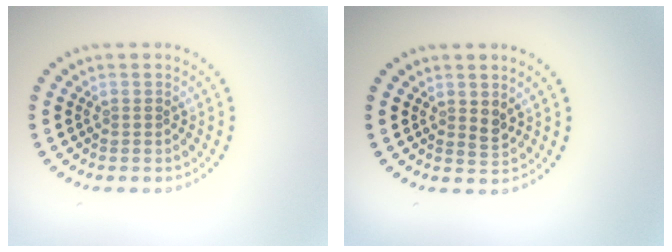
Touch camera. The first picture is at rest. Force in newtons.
{"total": 1.1, "press": 1.0, "slide": 0.4}